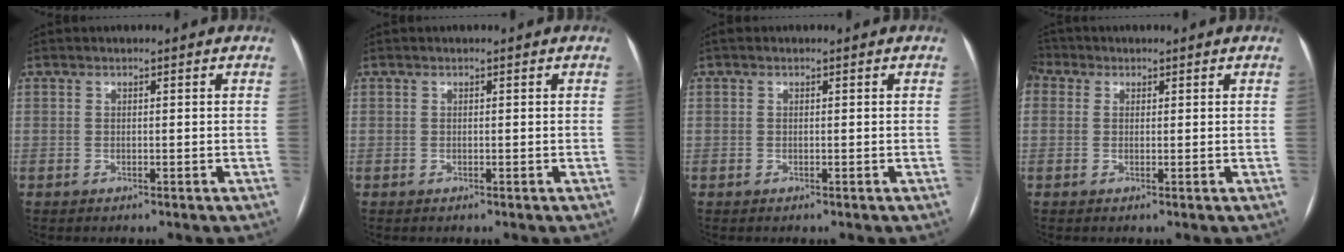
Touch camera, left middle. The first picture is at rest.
{"total": 0.0}
{"total": 0.0}
{"total": 5.1, "force": [2.4, 4.0, 2.1], "torque": [-0.061, 0.030, 0.048]}